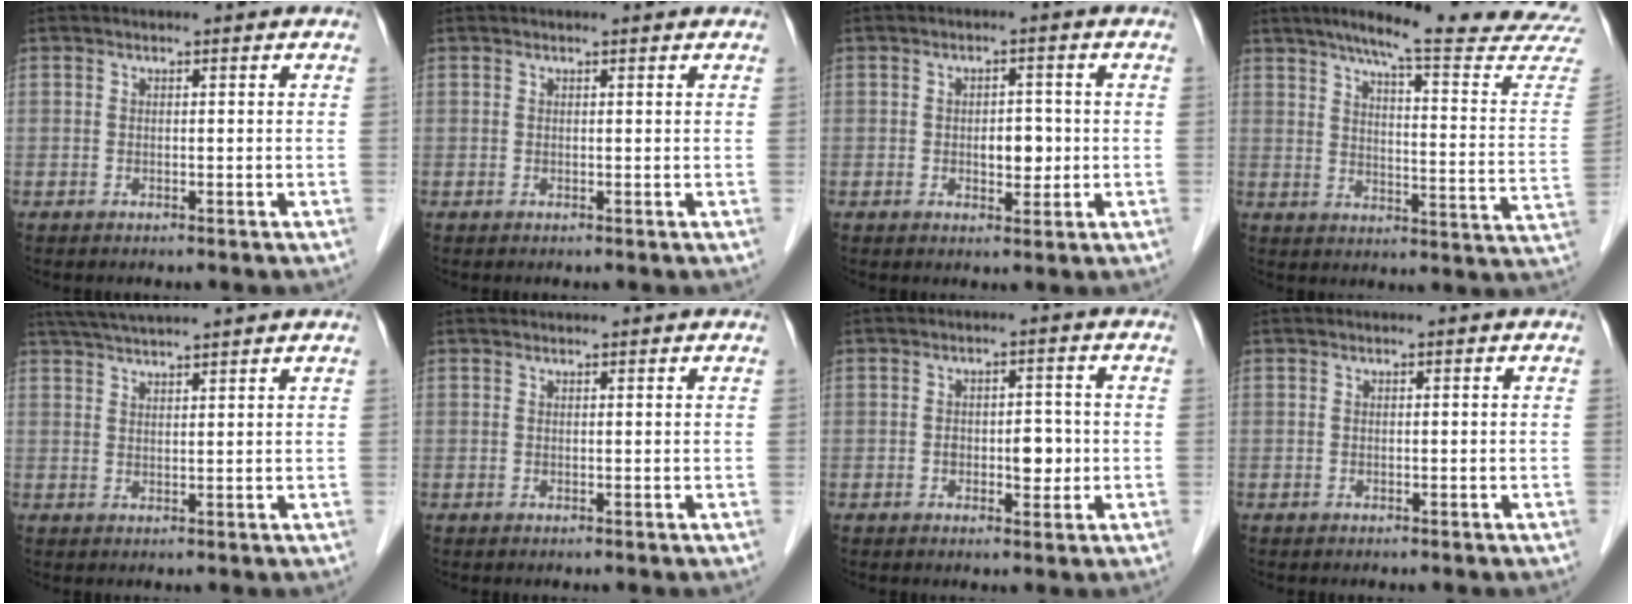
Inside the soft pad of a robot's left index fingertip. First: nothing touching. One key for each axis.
{"total": 1.3, "fx": 1.2, "fy": 0.1, "fz": 0.4, "tx": -0.012, "ty": 0.011, "tz": 0.014}
{"total": 3.4, "fx": -0.3, "fy": 1.9, "fz": 2.8, "tx": -0.037, "ty": 0.004, "tz": 0.000}
{"total": 22.7, "fx": 20.2, "fy": -0.5, "fz": 10.3, "tx": -0.140, "ty": -0.081, "tz": 0.243}
{"total": 8.3, "fx": 7.4, "fy": -0.5, "fz": 3.7, "tx": -0.066, "ty": 0.037, "tz": 0.114}
{"total": 2.1, "fx": 2.1, "fy": 0.2, "fz": 0.4, "tx": -0.009, "ty": 0.019, "tz": 0.026}
{"total": 3.6, "fx": -0.6, "fy": 2.0, "fz": 3.0, "tx": -0.040, "ty": 0.005, "tz": -0.004}
{"total": 0.0}